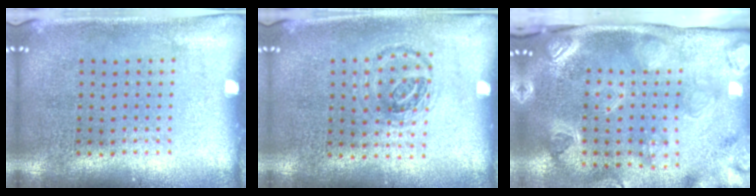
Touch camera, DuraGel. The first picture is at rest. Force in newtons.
{"total": 1.0, "press": 1.0, "slide": 0.3}
{"total": 4.1, "press": 3.1, "slide": 2.7}